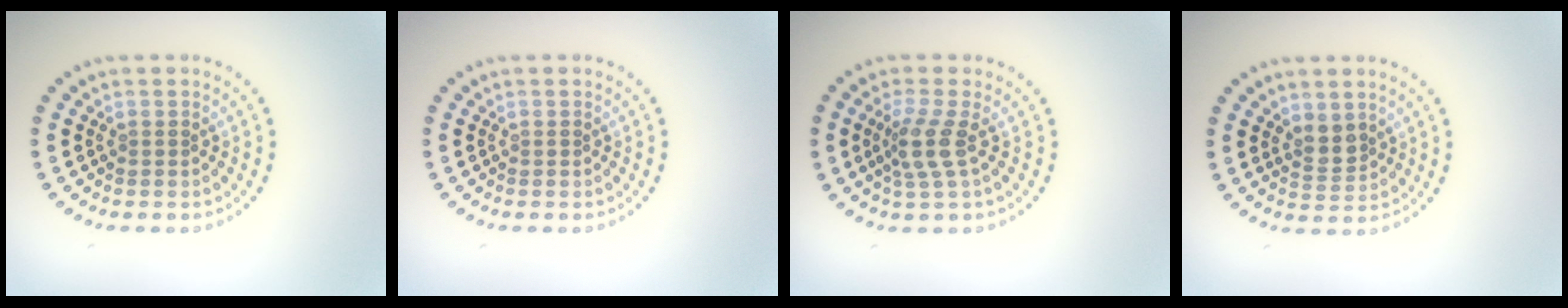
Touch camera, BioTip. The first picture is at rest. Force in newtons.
{"total": 0.0}
{"total": 2.7, "press": 2.1, "slide": 1.8}
{"total": 2.0, "press": 1.8, "slide": 0.9}